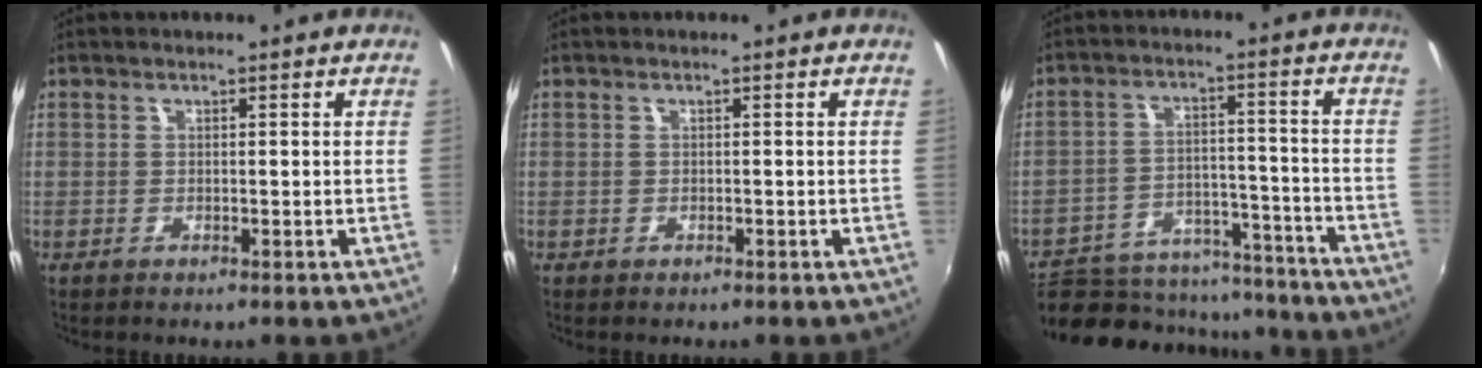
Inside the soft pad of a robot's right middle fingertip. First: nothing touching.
{"total": 0.0}
{"total": 19.7, "force": [-16.1, 8.7, 7.3], "torque": [-0.156, 0.013, -0.204]}